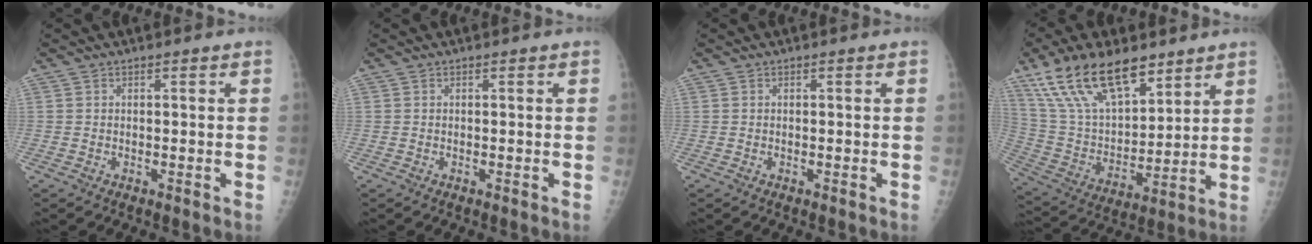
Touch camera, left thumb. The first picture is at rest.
{"total": 0.0}
{"total": 0.0}
{"total": 20.0, "force": [13.3, 8.8, 12.1], "torque": [-0.188, -0.050, 0.258]}